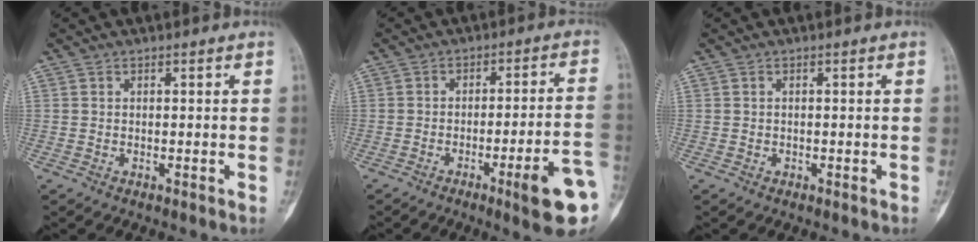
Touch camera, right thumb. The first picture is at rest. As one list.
[{"total": 12.9, "force": [-5.4, 1.4, 11.6], "torque": [-0.143, 0.021, -0.071]}, {"total": 0.0}]